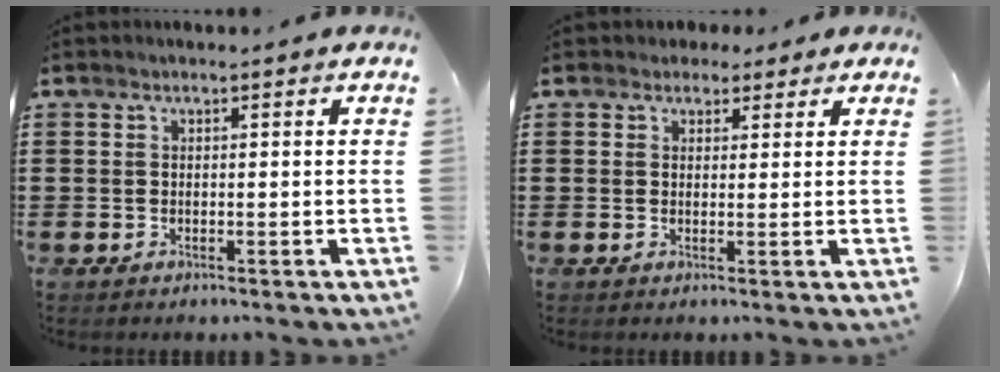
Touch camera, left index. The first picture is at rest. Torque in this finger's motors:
{"motor_torque": [2.14, 0.00, 0.64, 0.03]}